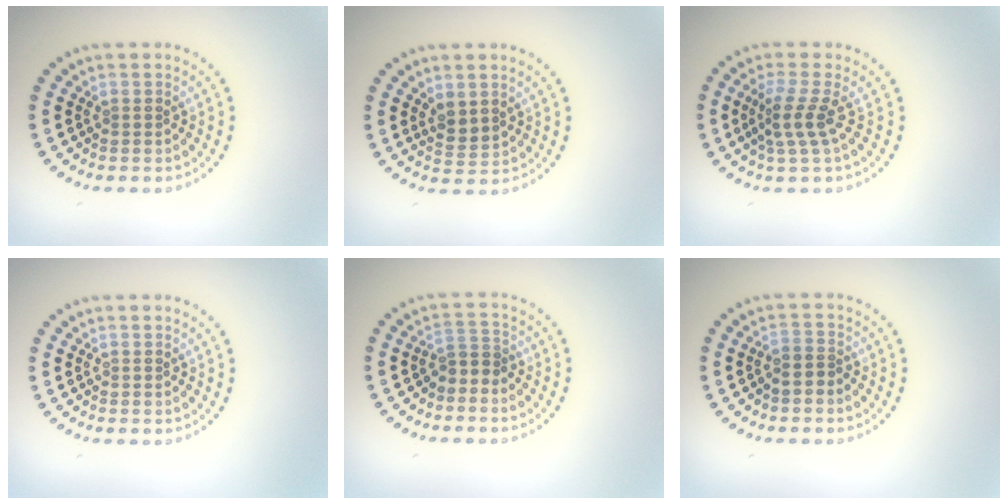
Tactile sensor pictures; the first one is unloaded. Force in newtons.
{"total": 1.8, "press": 1.6, "slide": 0.9}
{"total": 2.5, "press": 1.8, "slide": 1.7}
{"total": 0.0}
{"total": 1.8, "press": 1.2, "slide": 1.3}
{"total": 1.2, "press": 0.9, "slide": 0.8}